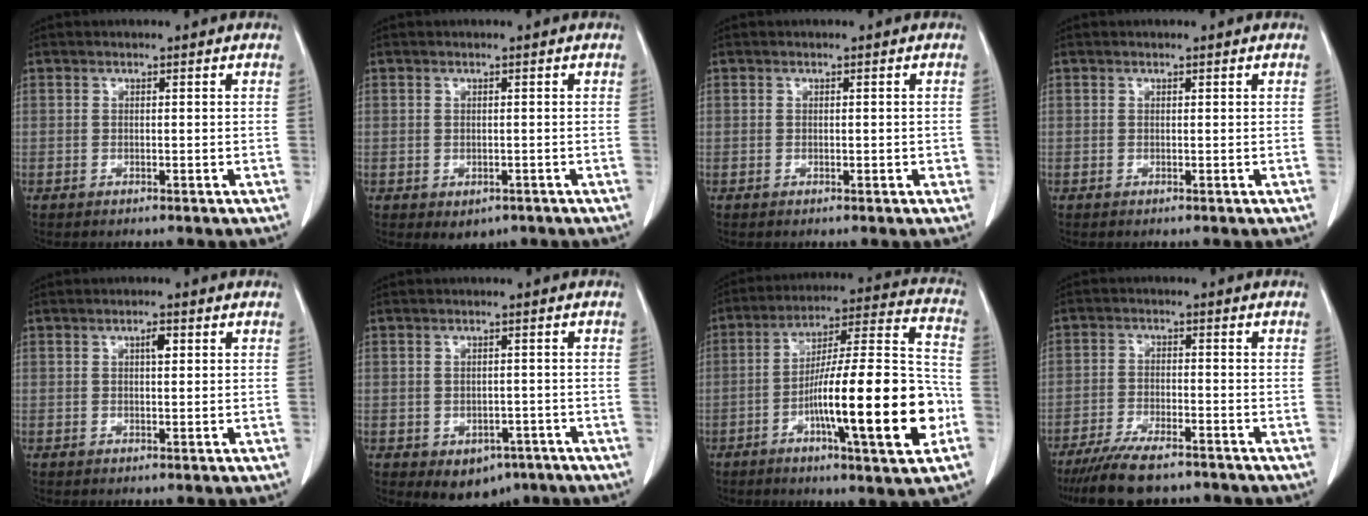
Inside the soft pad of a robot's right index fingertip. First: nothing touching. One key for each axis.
{"total": 2.4, "fx": -1.0, "fy": 1.9, "fz": 1.1, "tx": -0.009, "ty": 0.000, "tz": -0.002}
{"total": 1.1, "fx": -0.2, "fy": 0.6, "fz": 0.9, "tx": -0.014, "ty": 0.002, "tz": 0.000}
{"total": 0.0}
{"total": 1.7, "fx": 0.6, "fy": 0.5, "fz": 1.5, "tx": -0.025, "ty": 0.001, "tz": 0.009}
{"total": 5.5, "fx": -2.9, "fy": 4.0, "fz": 2.3, "tx": -0.019, "ty": 0.004, "tz": -0.027}
{"total": 21.5, "fx": -6.3, "fy": 1.9, "fz": 20.5, "tx": -0.305, "ty": 0.005, "tz": -0.096}
{"total": 9.8, "fx": -8.0, "fy": 2.3, "fz": 5.1, "tx": -0.086, "ty": -0.020, "tz": -0.128}